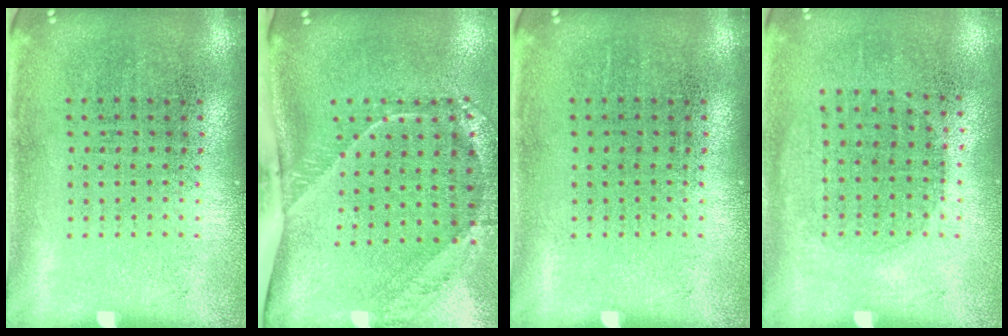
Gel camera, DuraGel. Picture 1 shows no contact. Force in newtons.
{"total": 2.7, "press": 1.8, "slide": 2.0}
{"total": 0.0}
{"total": 1.0, "press": 0.9, "slide": 0.4}